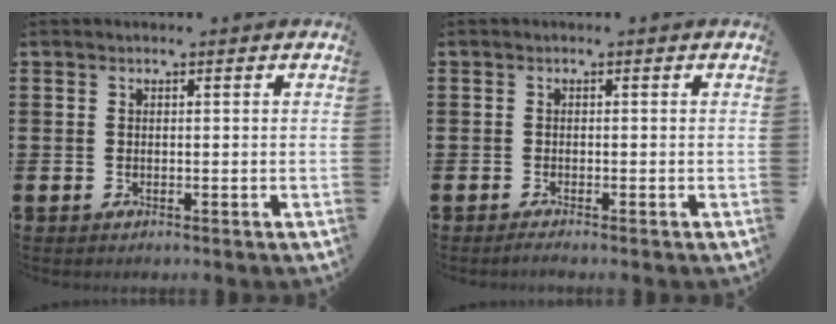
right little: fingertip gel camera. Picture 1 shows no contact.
{"total": 0.6, "force": [-0.4, 0.0, 0.4], "torque": [-0.007, -0.002, -0.009]}